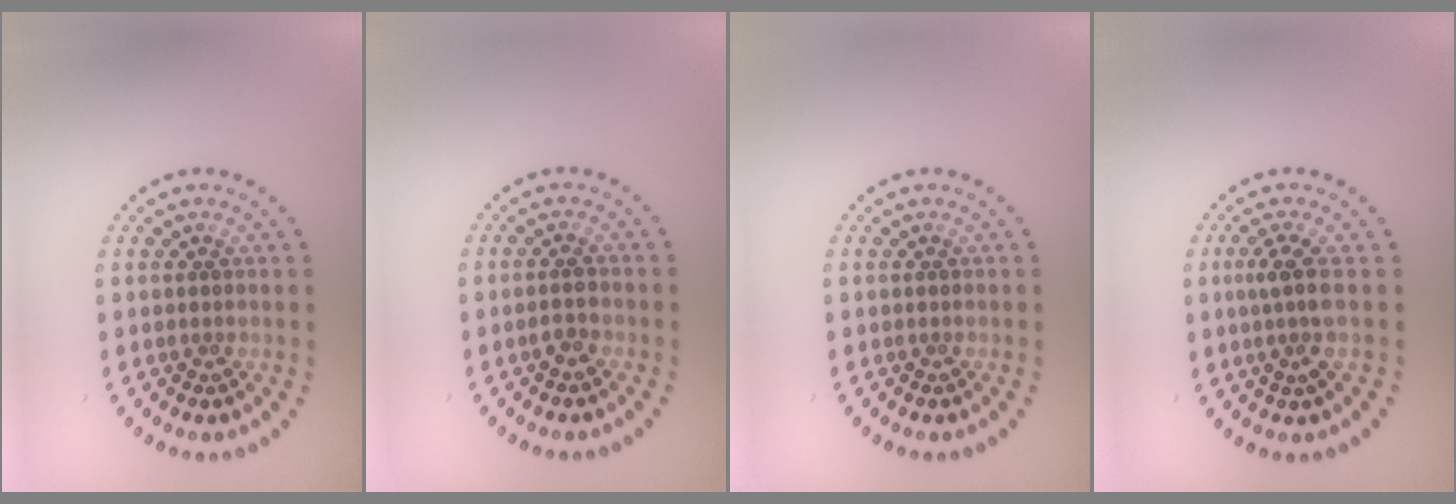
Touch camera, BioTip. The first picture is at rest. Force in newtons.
{"total": 1.3, "press": 1.3, "slide": 0.2}
{"total": 0.0}
{"total": 2.5, "press": 1.8, "slide": 1.7}